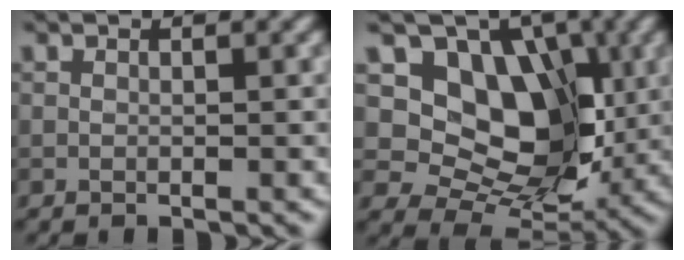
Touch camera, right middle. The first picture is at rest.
{"total": 9.3, "force": [2.3, 7.0, 5.7], "torque": [-0.085, -0.015, 0.026]}